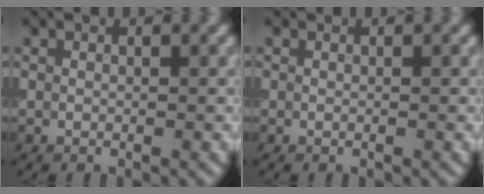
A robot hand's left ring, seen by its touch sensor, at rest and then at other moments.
{"total": 0.0}